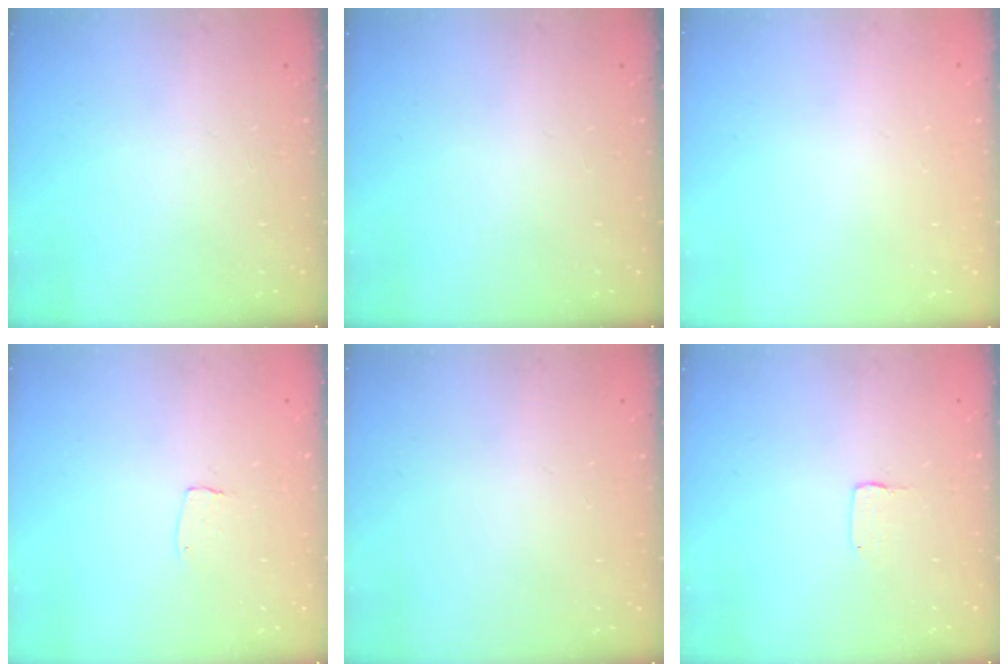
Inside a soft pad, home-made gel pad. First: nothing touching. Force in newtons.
{"total": 0.0}
{"total": 0.0}
{"total": 2.6, "press": 2.6, "slide": 0.1}
{"total": 0.0}
{"total": 1.0, "press": 1.0, "slide": 0.1}